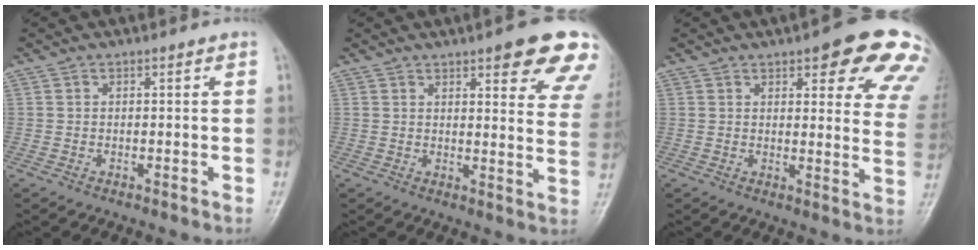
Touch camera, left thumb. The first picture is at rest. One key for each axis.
{"total": 15.2, "fx": 9.3, "fy": 4.0, "fz": 11.3, "tx": -0.107, "ty": -0.039, "tz": 0.103}
{"total": 17.3, "fx": 10.3, "fy": 5.5, "fz": 12.7, "tx": -0.112, "ty": -0.034, "tz": 0.107}